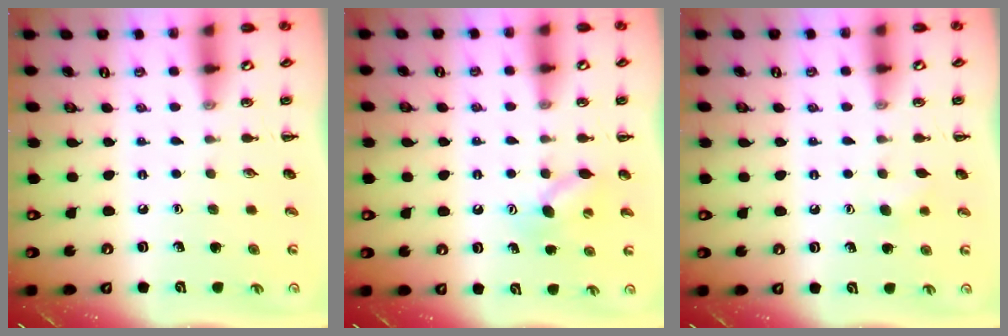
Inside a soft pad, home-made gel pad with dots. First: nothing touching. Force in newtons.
{"total": 7.8, "press": 7.7, "slide": 1.5}
{"total": 5.4, "press": 5.2, "slide": 1.4}